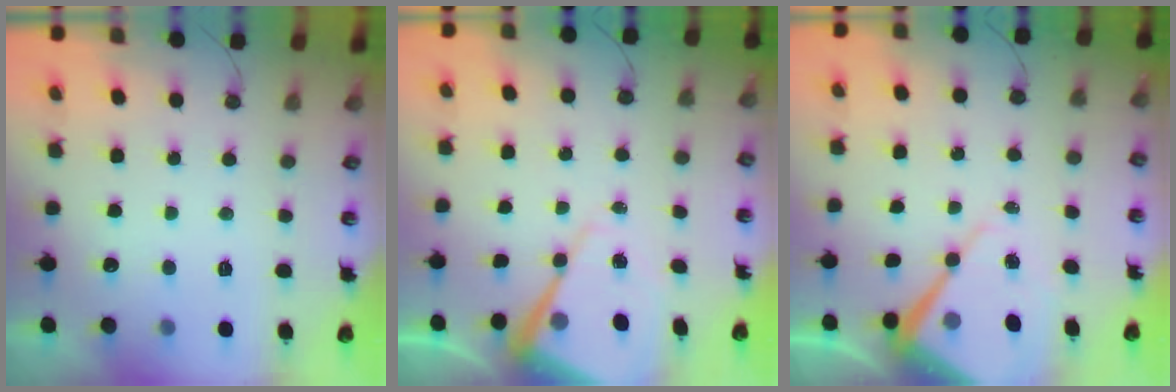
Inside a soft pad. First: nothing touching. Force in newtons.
{"total": 10.3, "press": 10.3, "slide": 0.9}
{"total": 11.0, "press": 11.0, "slide": 1.0}